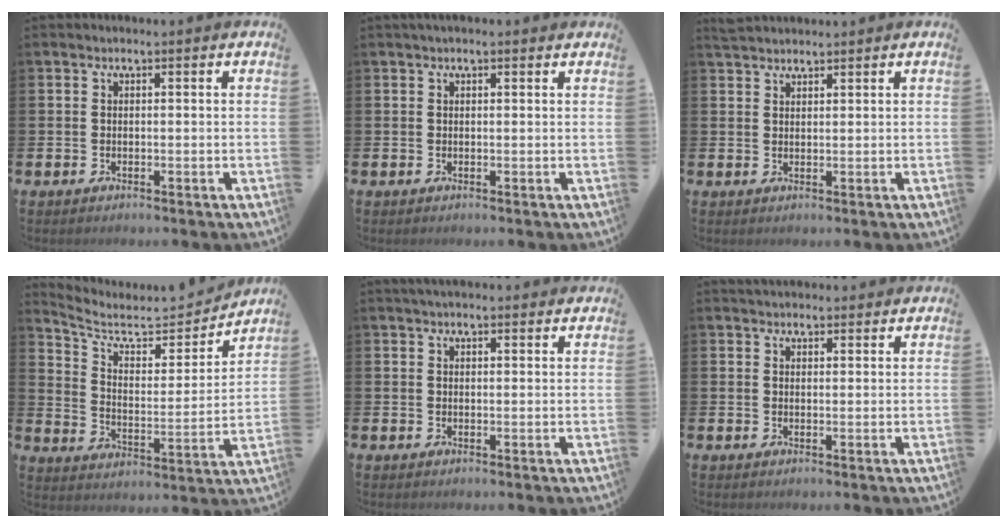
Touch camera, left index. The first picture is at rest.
{"total": 0.9, "force": [0.7, 0.2, 0.5], "torque": [-0.006, 0.002, 0.011]}
{"total": 2.2, "force": [2.2, 0.5, 0.1], "torque": [0.005, -0.006, 0.038]}
{"total": 6.8, "force": [6.1, 2.3, 1.9], "torque": [-0.064, -0.058, 0.098]}
{"total": 2.2, "force": [2.1, 0.4, 0.5], "torque": [-0.010, -0.003, 0.038]}
{"total": 2.6, "force": [2.4, 0.7, 0.1], "torque": [0.004, -0.009, 0.043]}